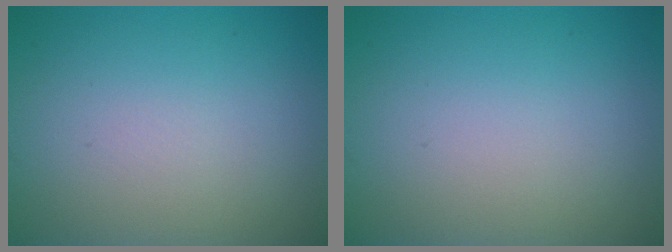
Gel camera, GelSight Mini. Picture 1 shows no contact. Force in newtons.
{"total": 0.0}